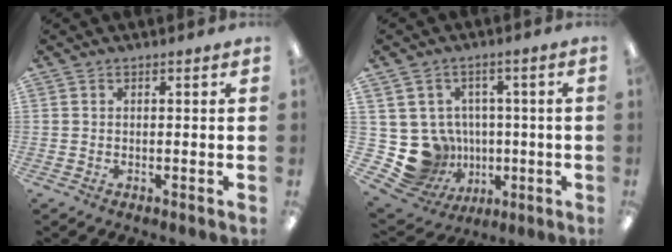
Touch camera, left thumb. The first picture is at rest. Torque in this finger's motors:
{"motor_torque": [-0.02, 0.03, -0.10, -0.08, 0.02]}